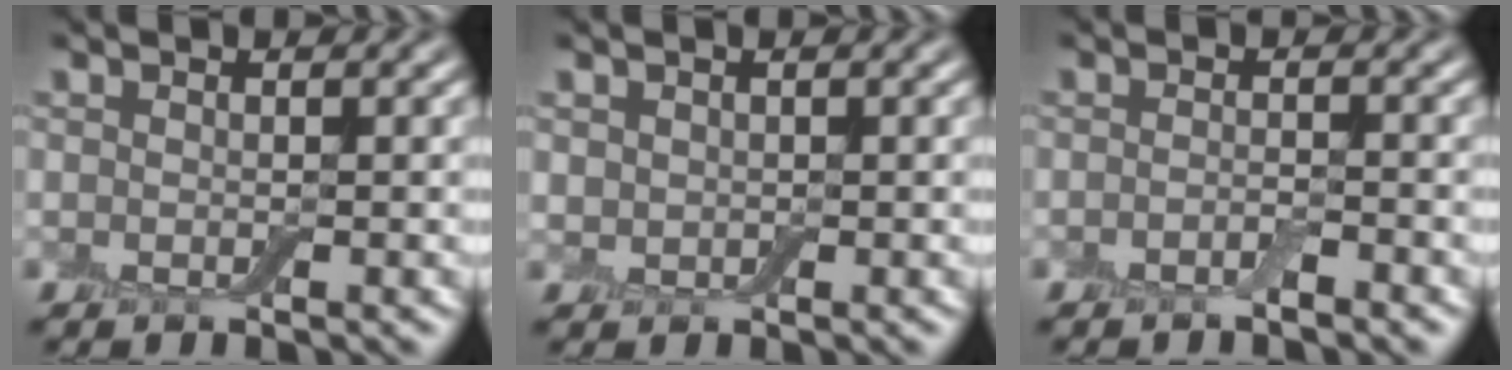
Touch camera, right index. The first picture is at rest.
{"total": 1.0, "force": [0.4, 0.9, 0.0], "torque": [0.004, 0.003, 0.003]}
{"total": 1.0, "force": [-0.8, 0.2, 0.6], "torque": [-0.015, 0.002, -0.017]}